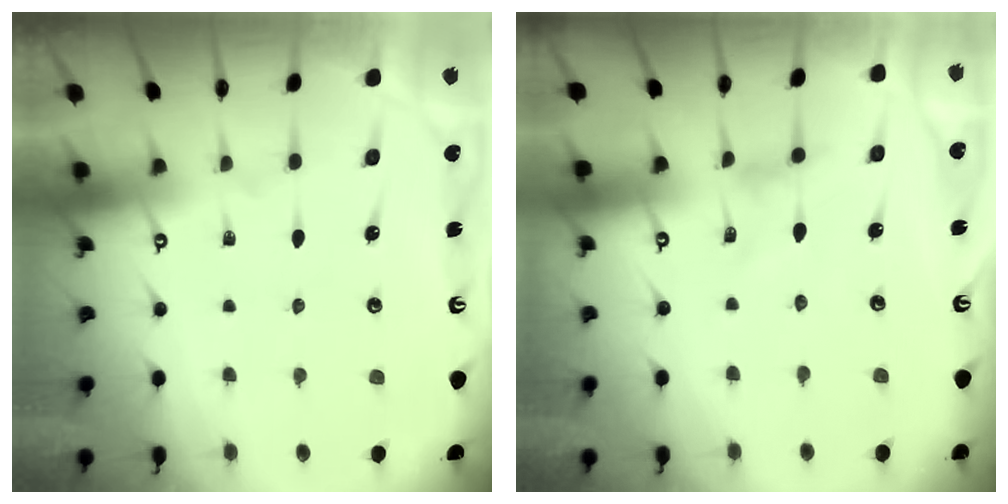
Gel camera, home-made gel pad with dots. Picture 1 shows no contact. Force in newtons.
{"total": 0.8, "press": 0.8, "slide": 0.3}